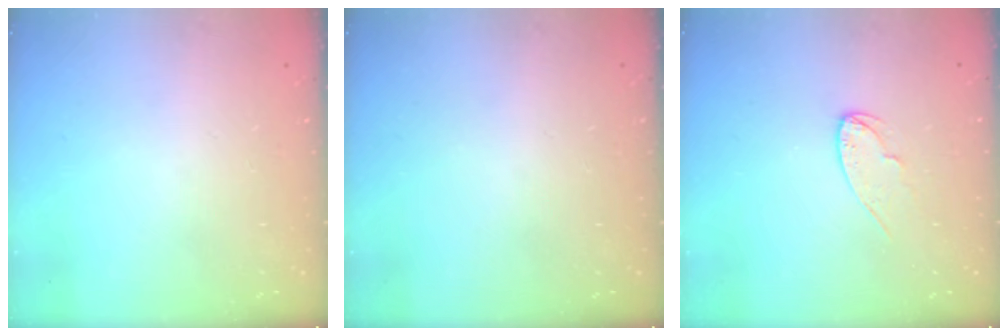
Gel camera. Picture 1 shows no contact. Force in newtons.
{"total": 0.0}
{"total": 6.6, "press": 6.6, "slide": 0.6}